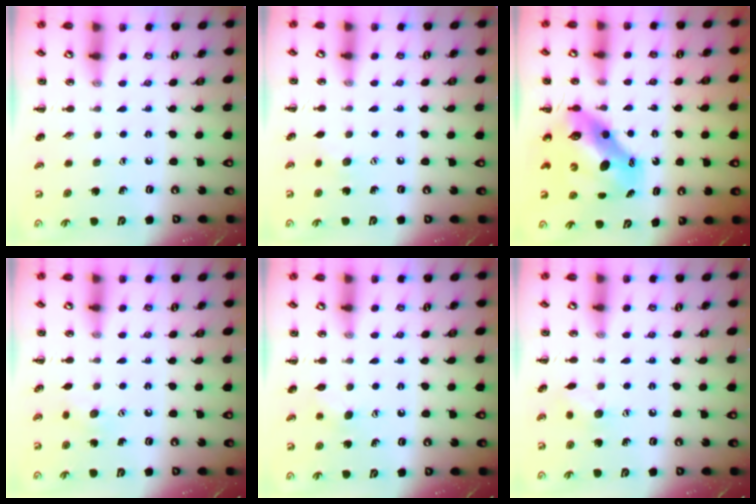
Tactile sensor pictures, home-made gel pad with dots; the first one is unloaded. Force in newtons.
{"total": 2.9, "press": 2.8, "slide": 0.7}
{"total": 10.1, "press": 9.7, "slide": 2.7}
{"total": 5.0, "press": 4.8, "slide": 1.3}
{"total": 4.9, "press": 4.8, "slide": 1.0}
{"total": 6.5, "press": 6.4, "slide": 1.1}